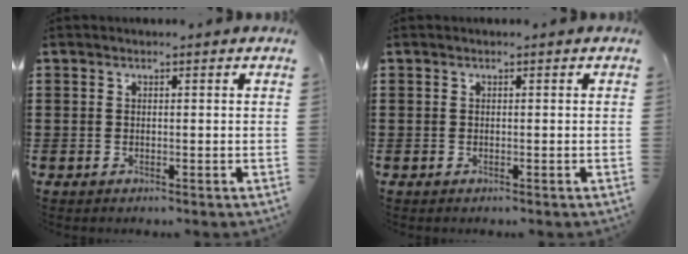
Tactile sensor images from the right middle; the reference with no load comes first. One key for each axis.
{"total": 0.0}